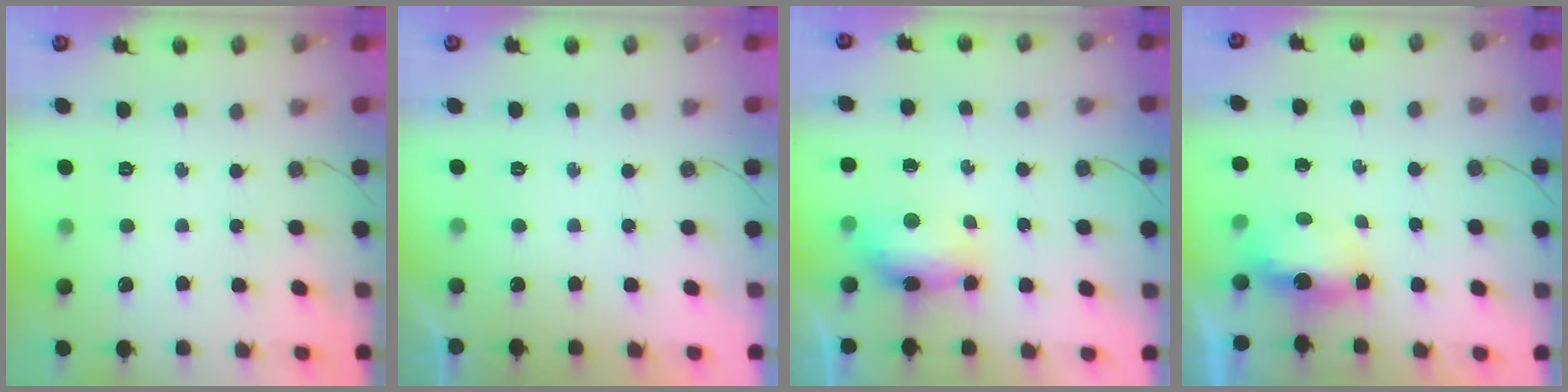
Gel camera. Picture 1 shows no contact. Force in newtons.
{"total": 0.0}
{"total": 7.6, "press": 7.5, "slide": 1.0}
{"total": 6.2, "press": 6.2, "slide": 0.6}